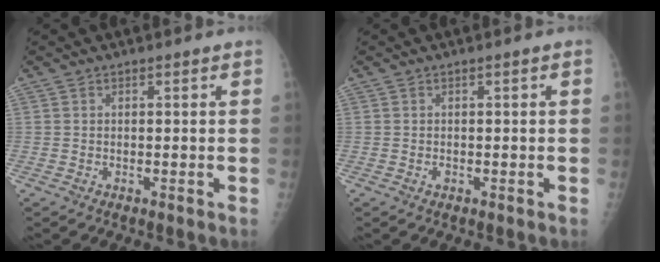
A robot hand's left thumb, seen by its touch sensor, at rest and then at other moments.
{"total": 0.7, "force": [-0.2, 0.3, 0.6], "torque": [-0.010, 0.007, -0.002]}